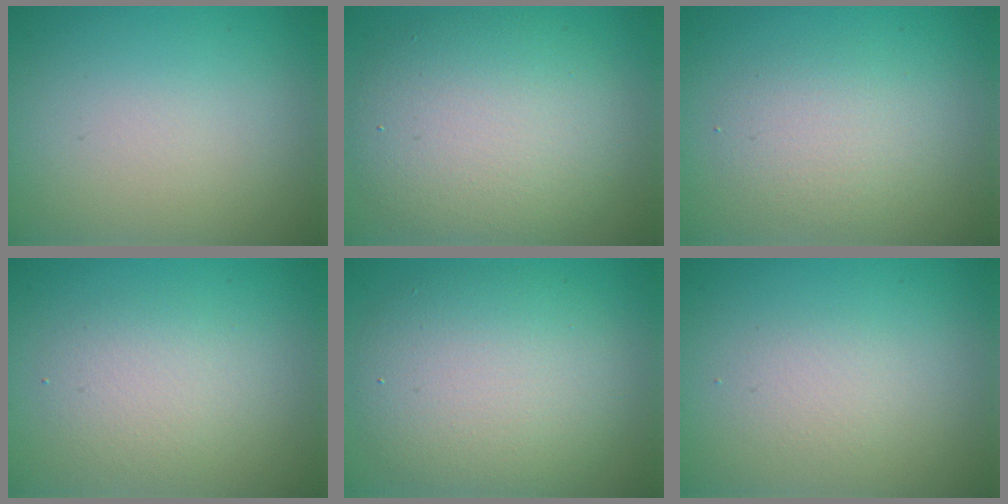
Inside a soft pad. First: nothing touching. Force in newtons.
{"total": 7.5, "press": 7.5, "slide": 0.8}
{"total": 2.5, "press": 2.5, "slide": 0.2}
{"total": 2.8, "press": 2.8, "slide": 0.3}
{"total": 6.9, "press": 6.9, "slide": 0.5}
{"total": 1.4, "press": 1.4, "slide": 0.1}